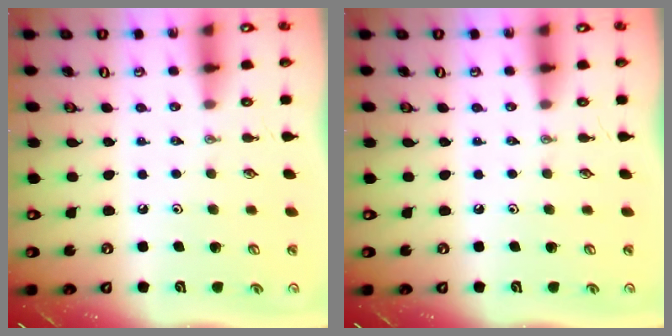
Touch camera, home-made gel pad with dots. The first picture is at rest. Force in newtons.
{"total": 0.0}